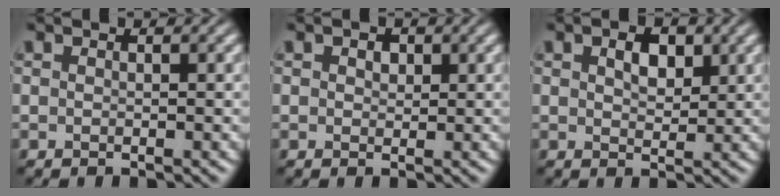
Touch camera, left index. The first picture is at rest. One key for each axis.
{"total": 1.2, "fx": 0.6, "fy": 0.9, "fz": 0.7, "tx": -0.008, "ty": 0.000, "tz": 0.008}
{"total": 2.6, "fx": 1.1, "fy": 1.5, "fz": 1.8, "tx": -0.032, "ty": 0.001, "tz": 0.020}